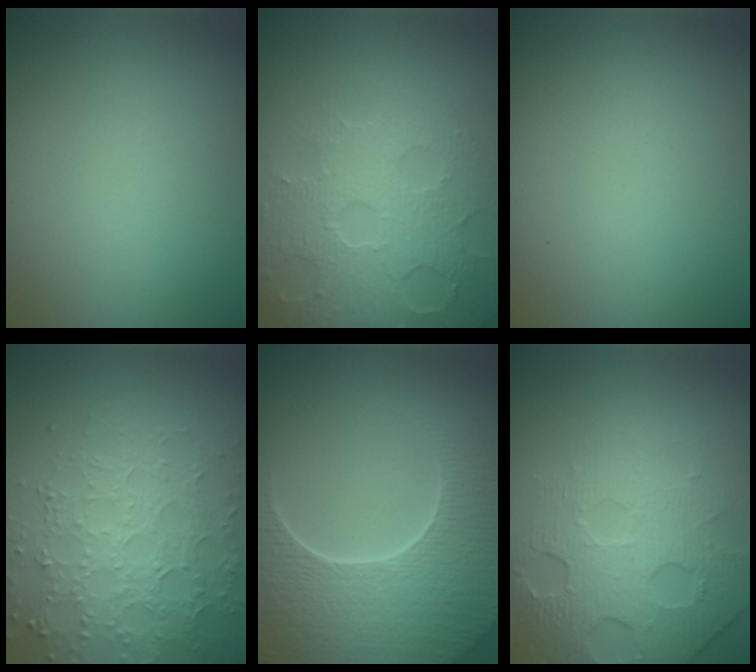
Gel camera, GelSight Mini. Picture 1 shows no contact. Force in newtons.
{"total": 6.4, "press": 5.3, "slide": 3.6}
{"total": 0.0}
{"total": 6.0, "press": 5.0, "slide": 3.3}
{"total": 9.2, "press": 6.6, "slide": 6.4}
{"total": 7.5, "press": 5.2, "slide": 5.4}